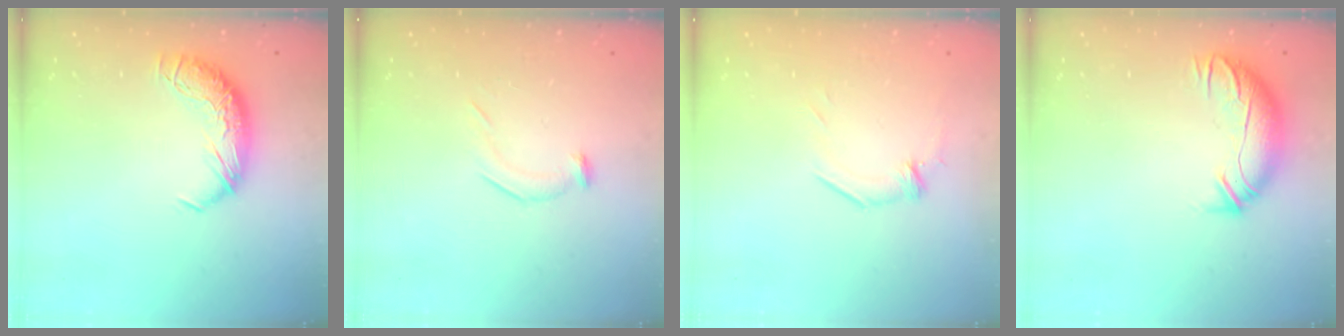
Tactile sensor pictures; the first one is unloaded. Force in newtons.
{"total": 6.0, "press": 5.9, "slide": 1.3}
{"total": 3.9, "press": 3.7, "slide": 1.3}
{"total": 3.6, "press": 2.4, "slide": 2.7}